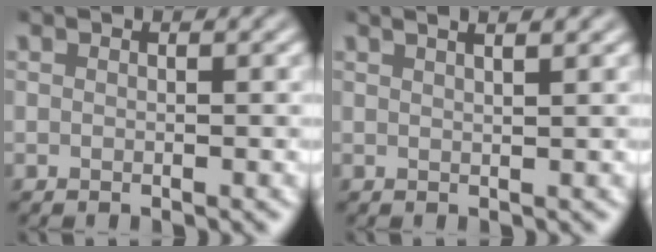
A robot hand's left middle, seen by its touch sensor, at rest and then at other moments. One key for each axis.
{"total": 4.1, "fx": 2.4, "fy": 1.9, "fz": 2.7, "tx": -0.007, "ty": 0.033, "tz": -0.006}